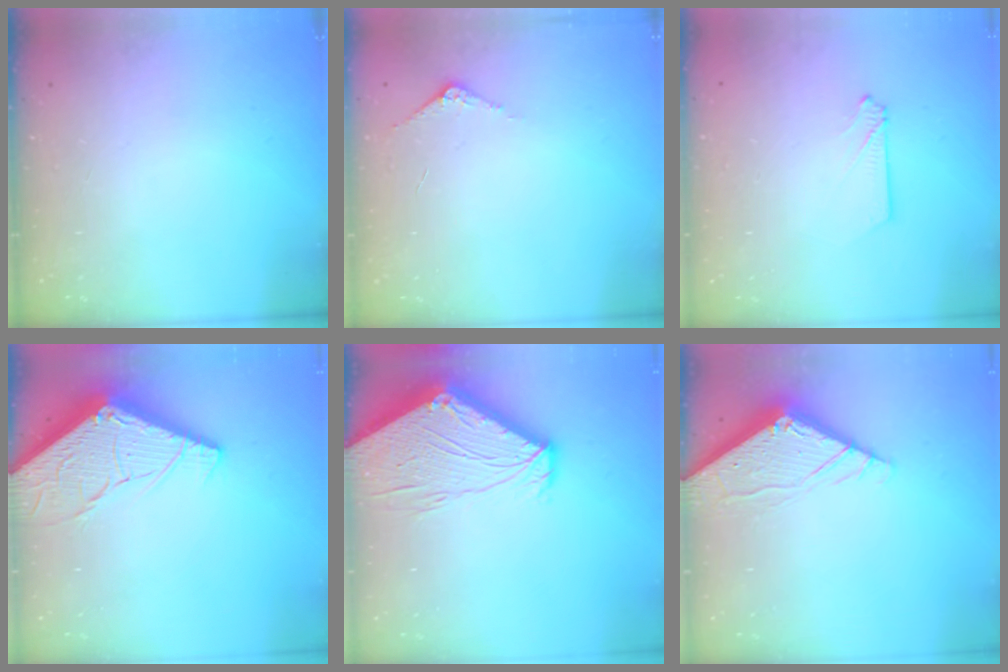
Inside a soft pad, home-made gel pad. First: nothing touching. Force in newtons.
{"total": 6.7, "press": 6.7, "slide": 0.7}
{"total": 2.7, "press": 2.7, "slide": 0.3}
{"total": 13.3, "press": 13.2, "slide": 1.5}
{"total": 16.9, "press": 16.8, "slide": 1.7}
{"total": 7.1, "press": 7.1, "slide": 0.3}